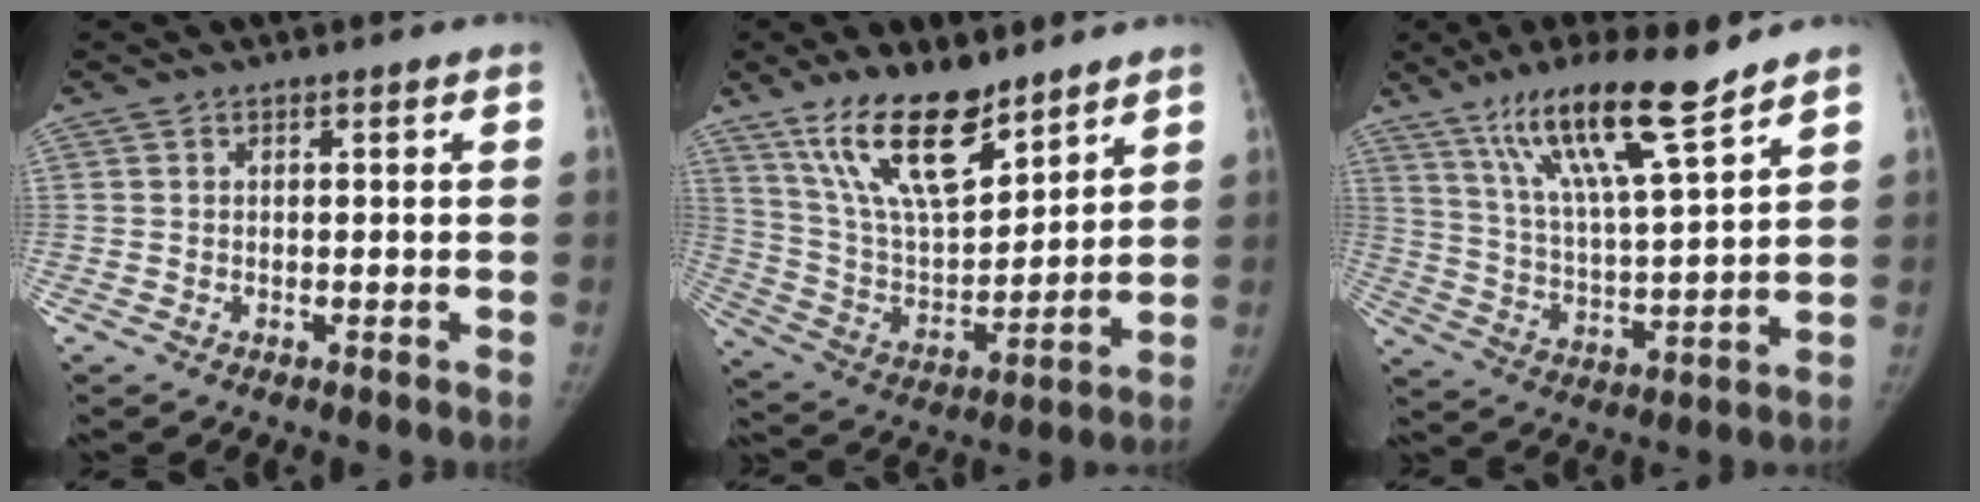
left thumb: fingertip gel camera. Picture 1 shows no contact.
{"total": 18.4, "force": [12.6, 7.1, 11.3], "torque": [-0.161, -0.069, 0.241]}
{"total": 16.2, "force": [11.5, 1.8, 11.4], "torque": [-0.187, -0.058, 0.208]}